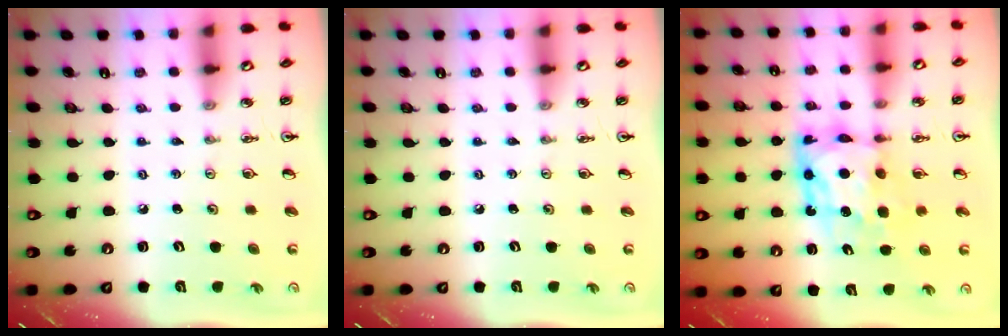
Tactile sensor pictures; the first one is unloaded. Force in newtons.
{"total": 0.0}
{"total": 10.0, "press": 9.9, "slide": 1.2}